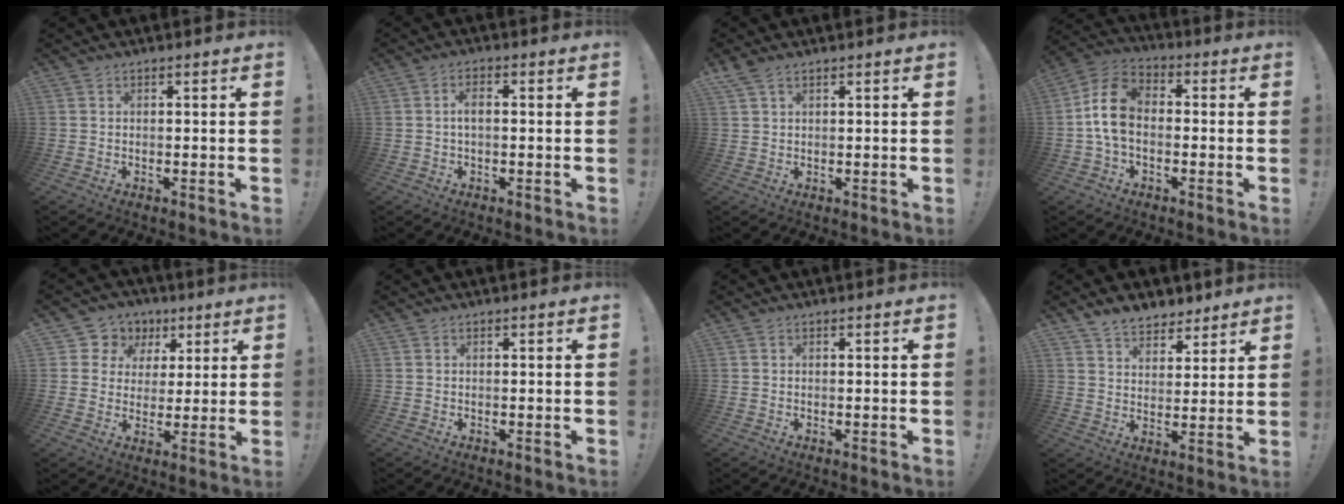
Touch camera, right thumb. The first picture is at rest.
{"total": 2.8, "force": [-0.1, 1.2, 2.5], "torque": [-0.043, 0.006, -0.004]}
{"total": 2.8, "force": [1.9, 1.3, 1.6], "torque": [-0.036, -0.004, 0.036]}
{"total": 12.1, "force": [-0.8, 8.0, 9.0], "torque": [-0.179, 0.018, -0.010]}
{"total": 8.2, "force": [2.7, 7.6, 1.7], "torque": [-0.033, -0.016, 0.059]}
{"total": 0.0}
{"total": 0.0}
{"total": 8.0, "force": [6.4, 4.4, 2.0], "torque": [-0.029, -0.045, 0.123]}